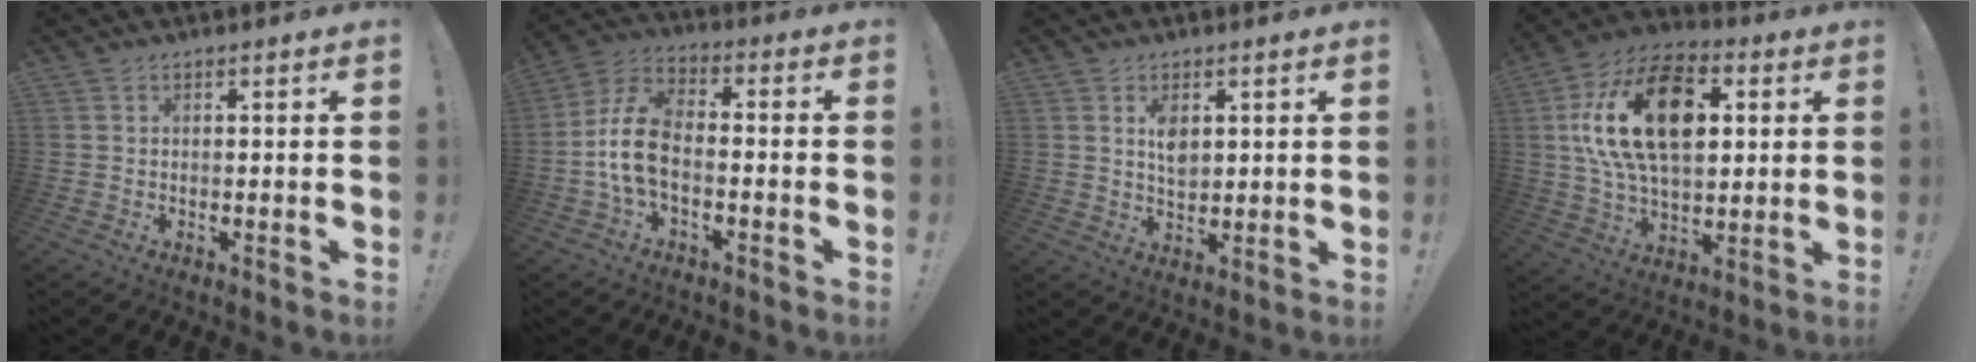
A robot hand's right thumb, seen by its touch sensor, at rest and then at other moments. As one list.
[{"total": 11.7, "force": [-2.7, 6.8, 9.2], "torque": [-0.187, 0.021, -0.047]}, {"total": 5.5, "force": [2.1, 3.5, 3.7], "torque": [-0.049, -0.012, 0.035]}, {"total": 23.2, "force": [5.8, 14.3, 17.3], "torque": [-0.305, -0.007, 0.103]}]